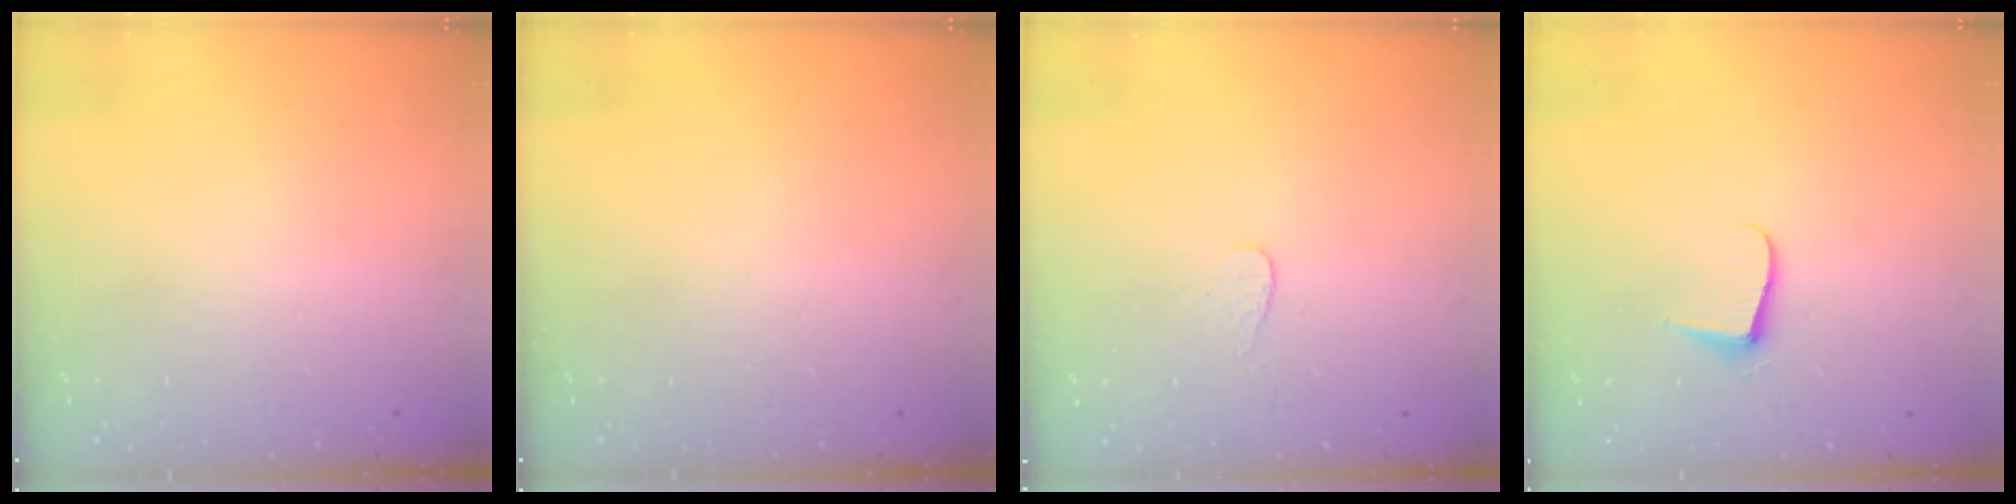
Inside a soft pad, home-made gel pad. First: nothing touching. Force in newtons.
{"total": 0.0}
{"total": 2.7, "press": 2.7, "slide": 0.3}
{"total": 5.6, "press": 5.6, "slide": 0.7}